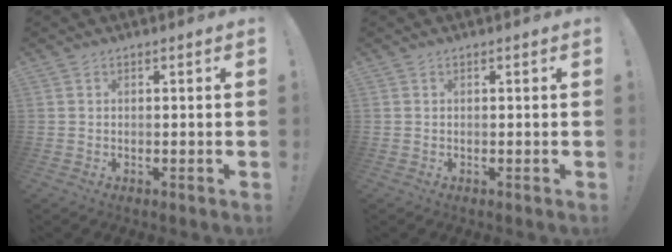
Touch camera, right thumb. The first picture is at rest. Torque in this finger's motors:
{"motor_torque": [-0.16, -0.02, 0.00, 0.17, 0.00]}